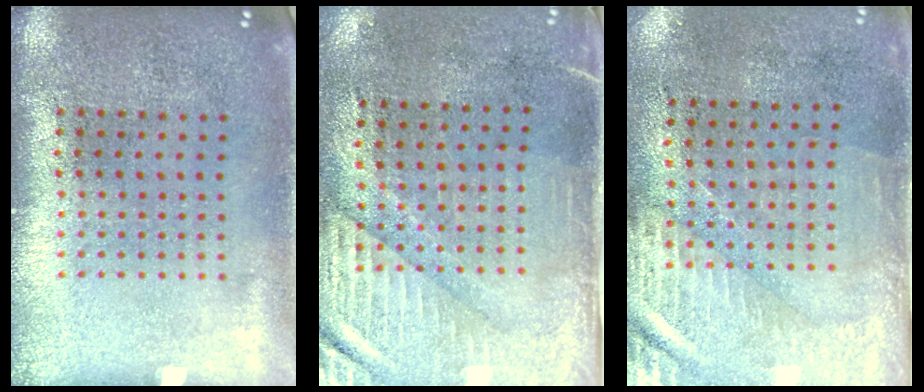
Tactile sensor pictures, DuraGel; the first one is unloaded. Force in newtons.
{"total": 3.0, "press": 2.5, "slide": 1.6}
{"total": 3.0, "press": 2.5, "slide": 1.6}